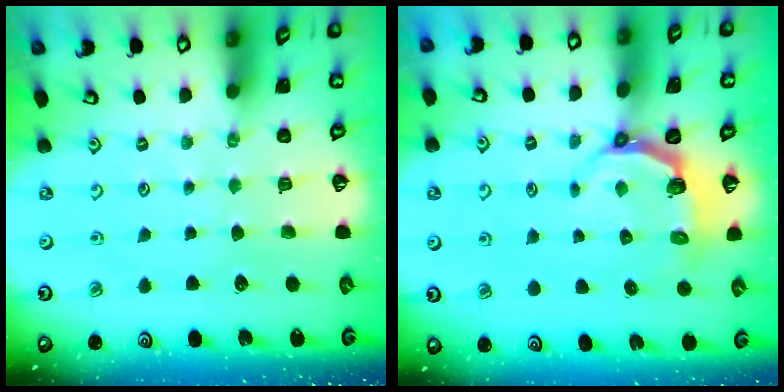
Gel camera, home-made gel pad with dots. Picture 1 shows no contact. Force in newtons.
{"total": 4.1, "press": 3.0, "slide": 2.9}